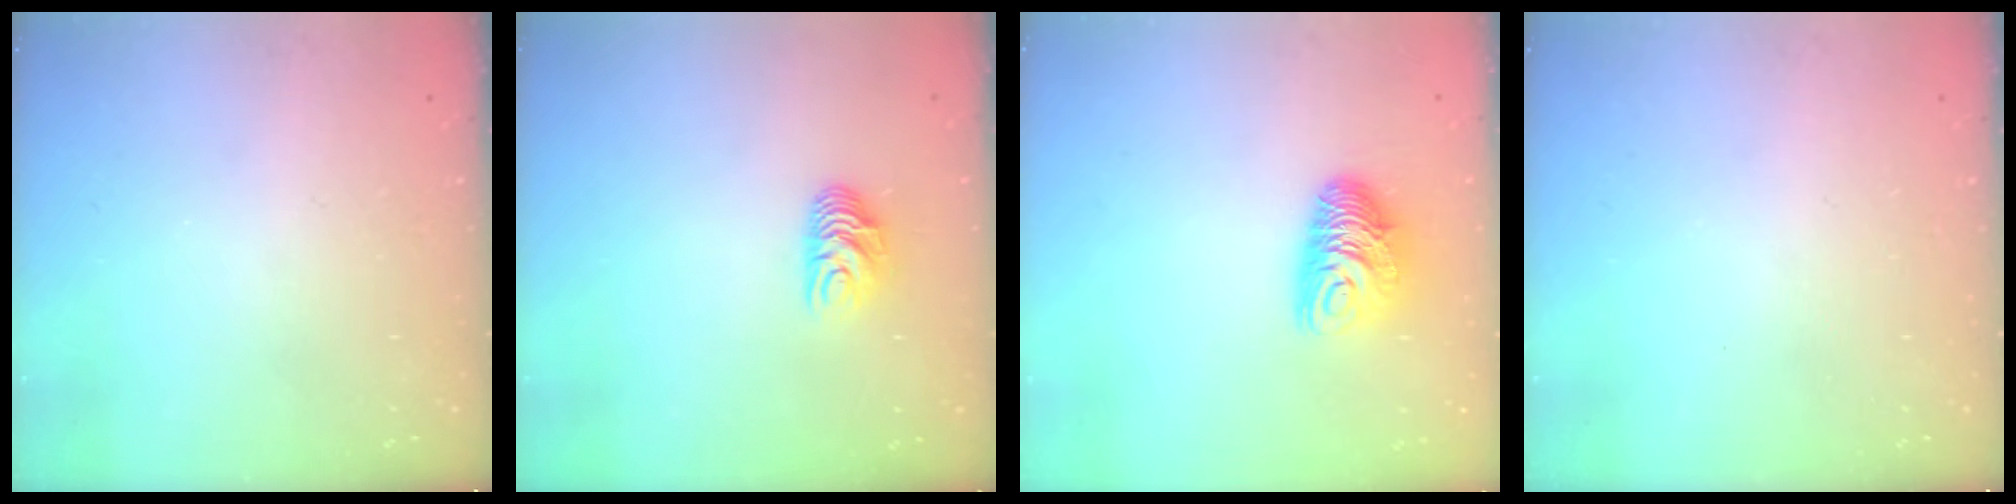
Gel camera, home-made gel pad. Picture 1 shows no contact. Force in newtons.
{"total": 7.5, "press": 7.5, "slide": 0.5}
{"total": 10.0, "press": 10.0, "slide": 0.7}
{"total": 0.0}